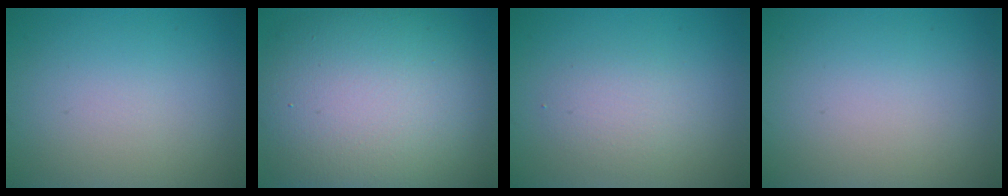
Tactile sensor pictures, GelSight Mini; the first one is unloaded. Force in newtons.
{"total": 14.7, "press": 14.6, "slide": 0.9}
{"total": 2.1, "press": 2.1, "slide": 0.0}
{"total": 0.0}